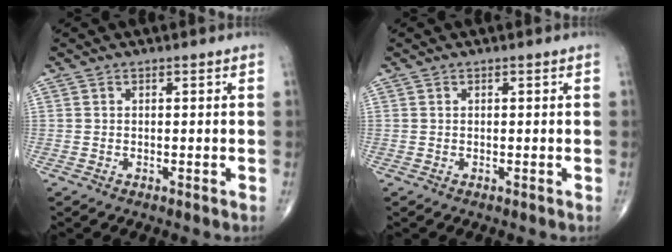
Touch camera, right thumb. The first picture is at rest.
{"total": 0.0}